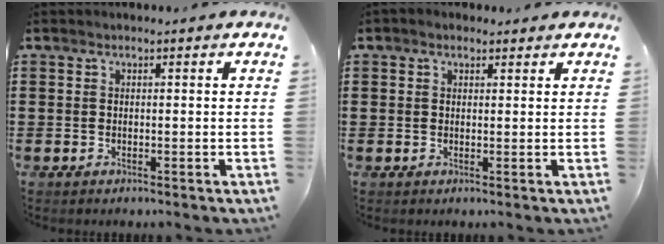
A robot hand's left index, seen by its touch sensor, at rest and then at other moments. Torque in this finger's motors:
{"motor_torque": [2.13, -0.01, 0.42, 0.04]}